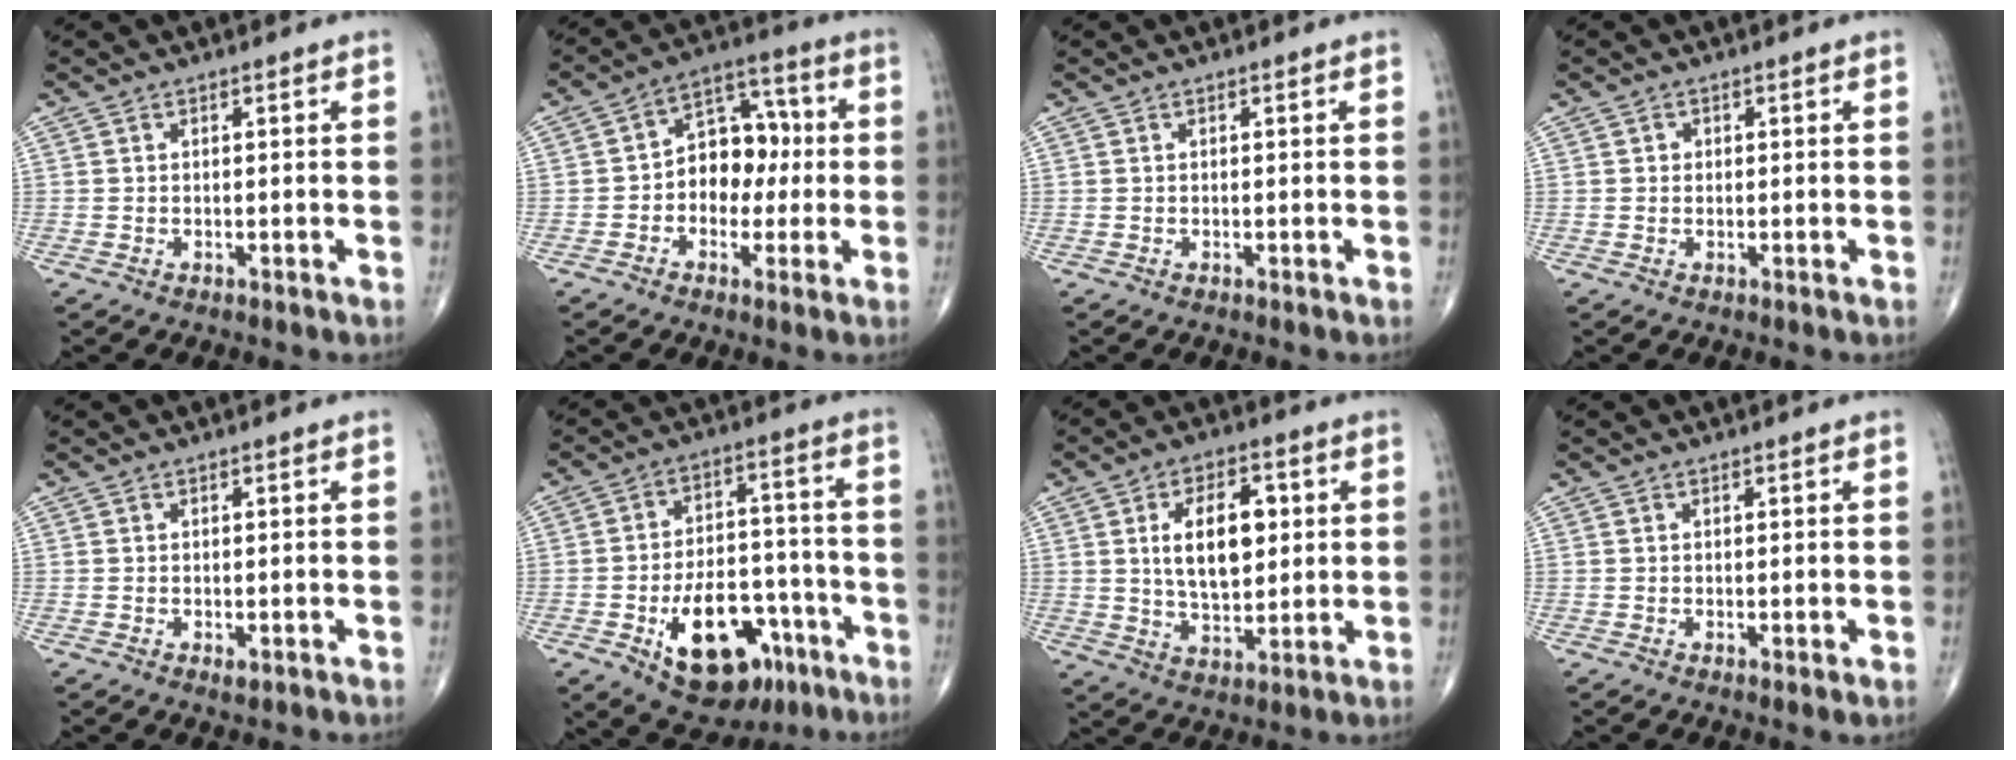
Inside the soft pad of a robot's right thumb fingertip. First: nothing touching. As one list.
[{"total": 10.7, "force": [-0.5, 7.8, 7.3], "torque": [-0.066, 0.039, -0.018]}, {"total": 0.0}, {"total": 0.9, "force": [0.1, 0.8, 0.2], "torque": [0.003, 0.002, 0.001]}, {"total": 1.0, "force": [-0.3, 0.5, 0.8], "torque": [-0.012, -0.004, -0.003]}, {"total": 18.4, "force": [-8.2, 10.6, 12.6], "torque": [-0.161, 0.049, -0.112]}, {"total": 12.8, "force": [2.5, 7.2, 10.3], "torque": [-0.144, -0.006, 0.046]}, {"total": 1.1, "force": [-0.1, 0.2, 1.1], "torque": [-0.021, -0.006, 0.000]}]